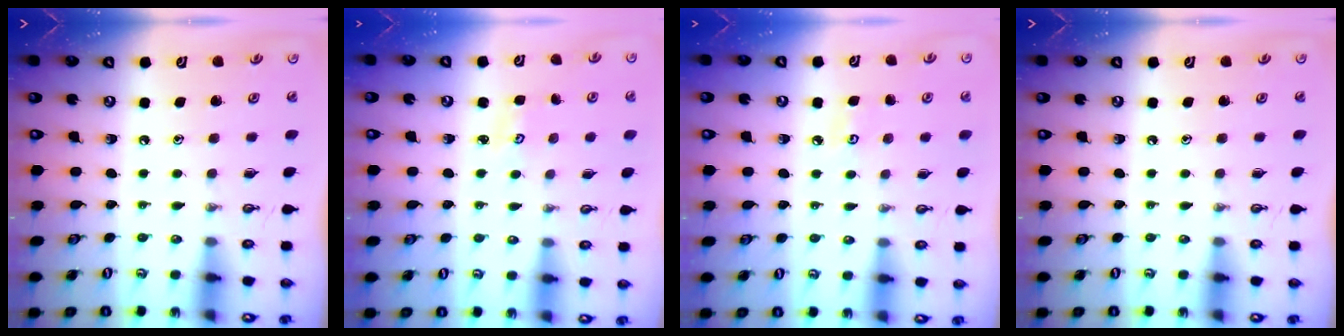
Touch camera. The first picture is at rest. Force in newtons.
{"total": 2.0, "press": 2.0, "slide": 0.3}
{"total": 5.0, "press": 5.0, "slide": 0.5}
{"total": 0.0}